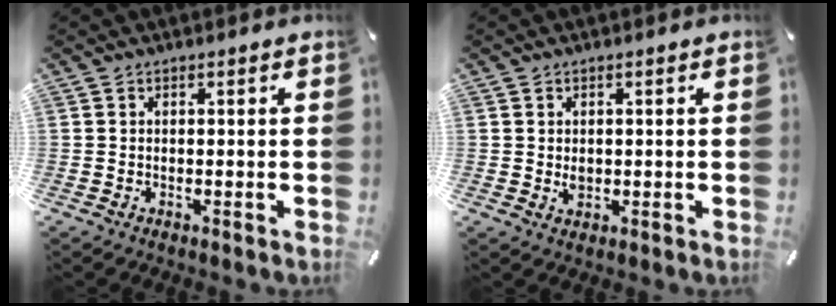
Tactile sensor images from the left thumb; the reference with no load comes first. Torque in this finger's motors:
{"motor_torque": [0.26, 0.45, -0.15, -0.08, 0.02]}